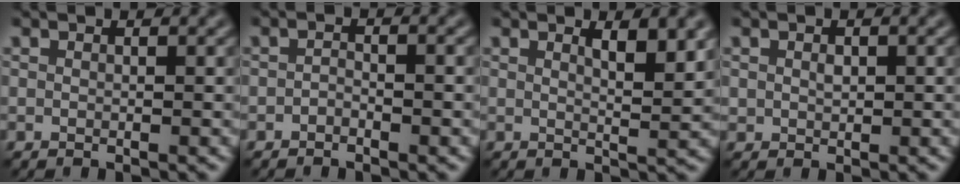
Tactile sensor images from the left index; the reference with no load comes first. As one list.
[{"total": 1.1, "force": [-0.7, 0.4, 0.7], "torque": [-0.015, 0.004, -0.011]}, {"total": 3.5, "force": [1.6, 1.0, 2.9], "torque": [-0.039, -0.002, 0.029]}, {"total": 0.9, "force": [0.3, 0.8, 0.5], "torque": [-0.014, 0.000, 0.008]}]